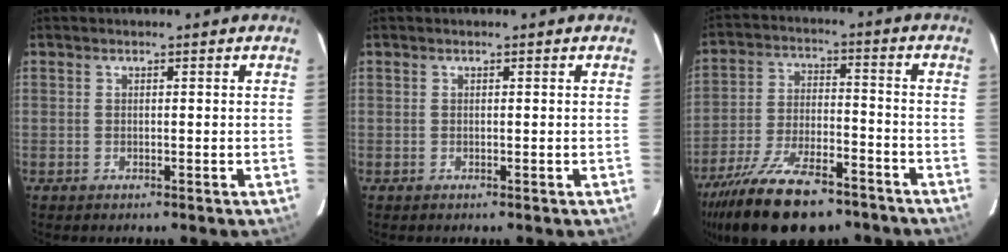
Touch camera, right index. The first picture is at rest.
{"total": 0.0}
{"total": 21.1, "force": [-15.8, 8.0, 11.6], "torque": [-0.232, -0.030, -0.250]}